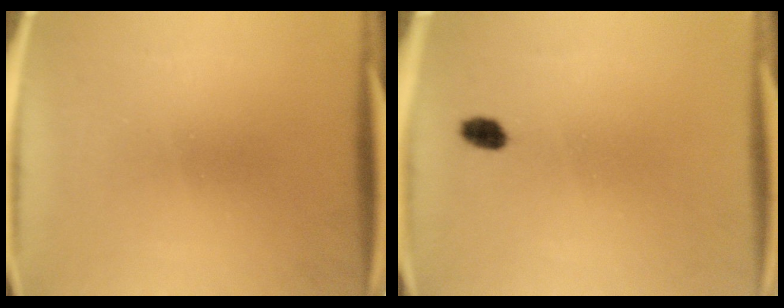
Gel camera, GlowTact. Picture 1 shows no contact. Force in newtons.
{"total": 2.1}